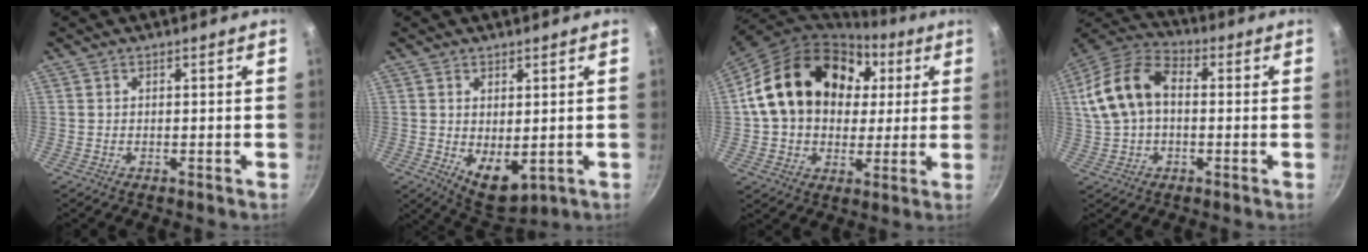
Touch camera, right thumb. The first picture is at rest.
{"total": 6.9, "force": [0.2, 4.0, 5.6], "torque": [-0.068, -0.019, 0.018]}
{"total": 23.2, "force": [5.2, 17.7, 14.1], "torque": [-0.222, 0.026, 0.084]}
{"total": 14.6, "force": [1.4, 9.5, 11.0], "torque": [-0.208, 0.036, 0.014]}